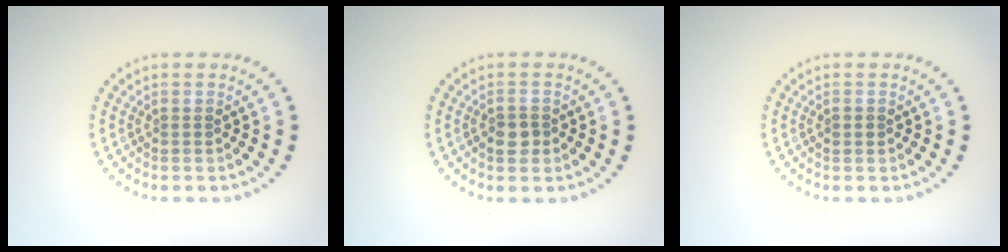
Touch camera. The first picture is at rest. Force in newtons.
{"total": 1.7, "press": 1.7, "slide": 0.5}
{"total": 0.9, "press": 0.9, "slide": 0.0}